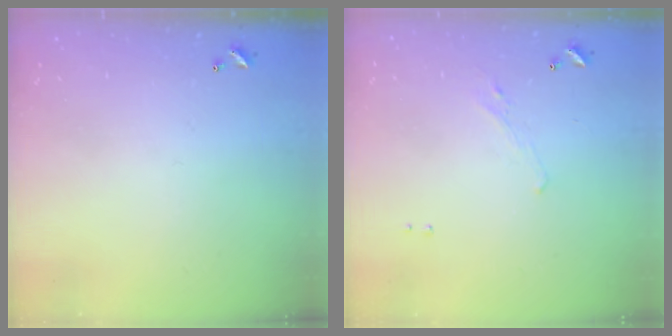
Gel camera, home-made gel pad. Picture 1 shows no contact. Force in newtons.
{"total": 1.2, "press": 0.9, "slide": 0.8}